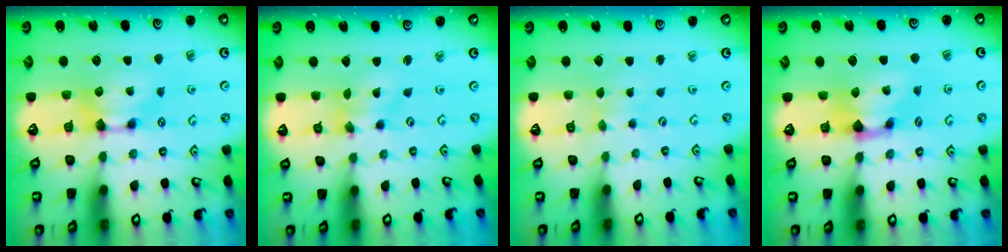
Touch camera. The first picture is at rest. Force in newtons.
{"total": 1.2, "press": 0.2, "slide": 1.1}
{"total": 2.4, "press": 2.4, "slide": 0.1}
{"total": 1.2, "press": 0.4, "slide": 1.1}